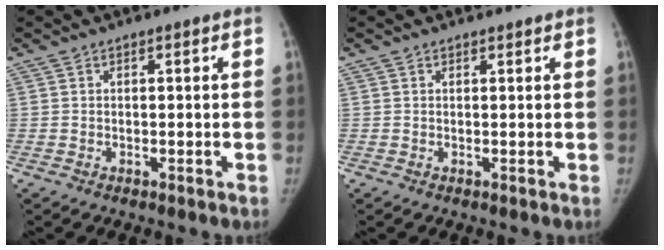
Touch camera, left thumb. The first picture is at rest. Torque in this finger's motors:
{"motor_torque": [0.09, -0.03, 0.30, -0.07, -0.05]}